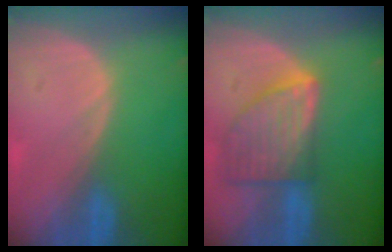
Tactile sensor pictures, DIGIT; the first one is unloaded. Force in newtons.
{"total": 8.2, "press": 7.4, "slide": 3.4}